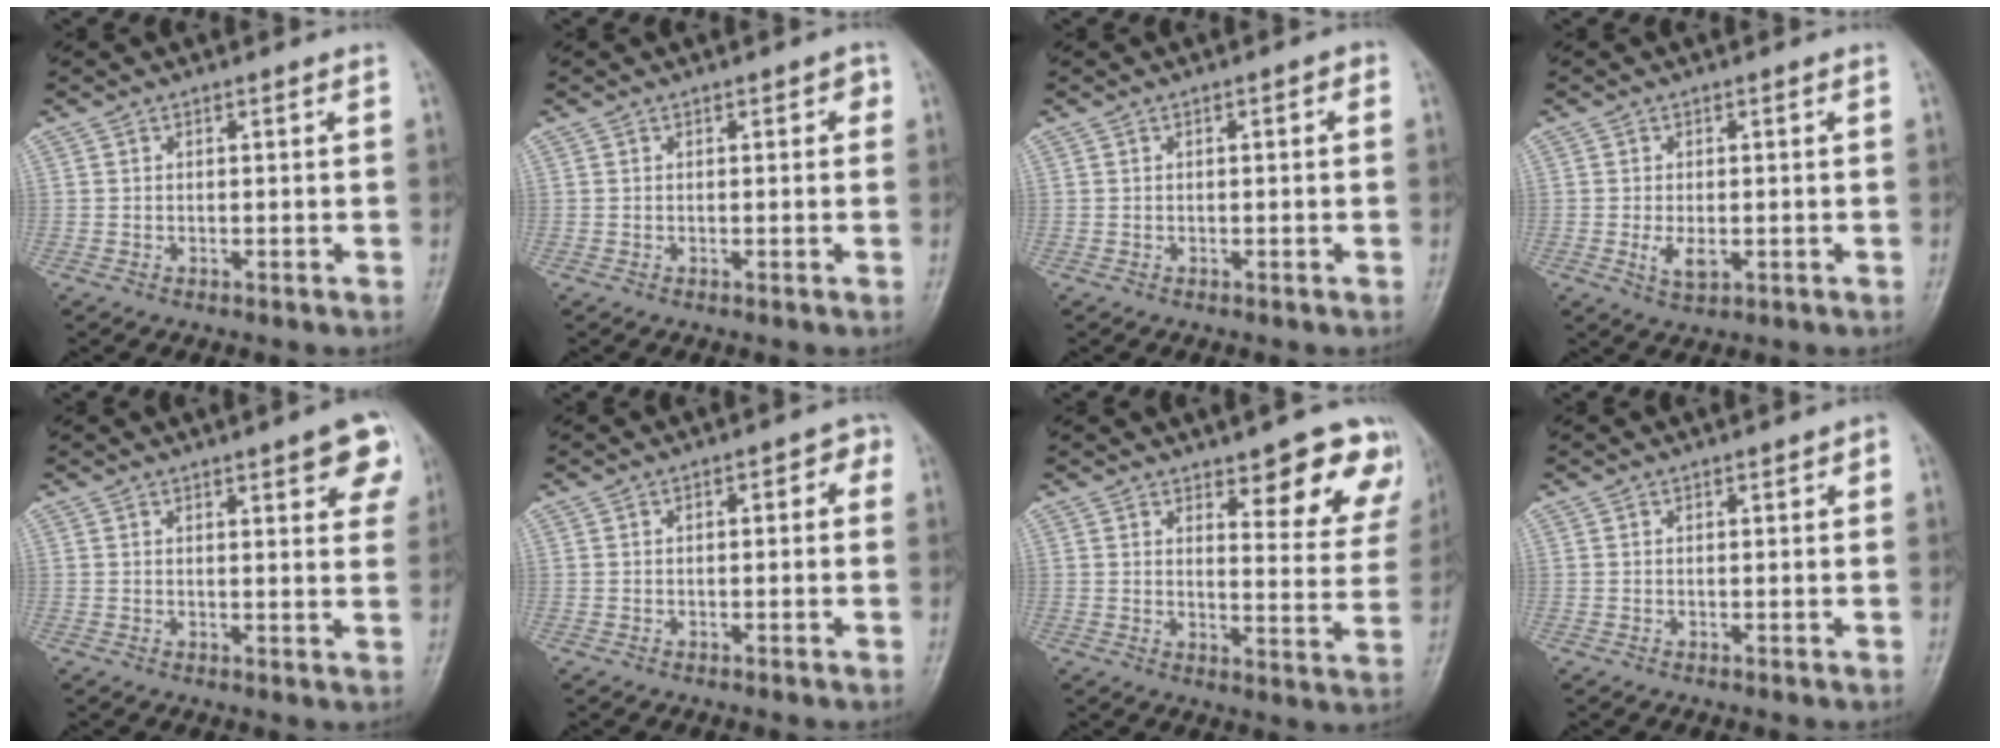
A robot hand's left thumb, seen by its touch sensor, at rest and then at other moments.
{"total": 1.8, "force": [0.5, 0.9, 1.5], "torque": [-0.009, 0.004, 0.001]}
{"total": 1.8, "force": [0.2, 0.6, 1.6], "torque": [-0.023, 0.006, 0.000]}
{"total": 4.2, "force": [-0.8, 2.0, 3.6], "torque": [-0.065, 0.001, -0.011]}
{"total": 8.6, "force": [4.0, 2.5, 7.2], "torque": [-0.060, -0.010, 0.041]}
{"total": 3.2, "force": [0.1, 1.6, 2.7], "torque": [-0.021, 0.016, -0.007]}
{"total": 12.9, "force": [8.1, 4.7, 8.9], "torque": [-0.058, -0.047, 0.095]}
{"total": 1.2, "force": [0.2, 0.5, 1.0], "torque": [-0.012, 0.002, 0.000]}